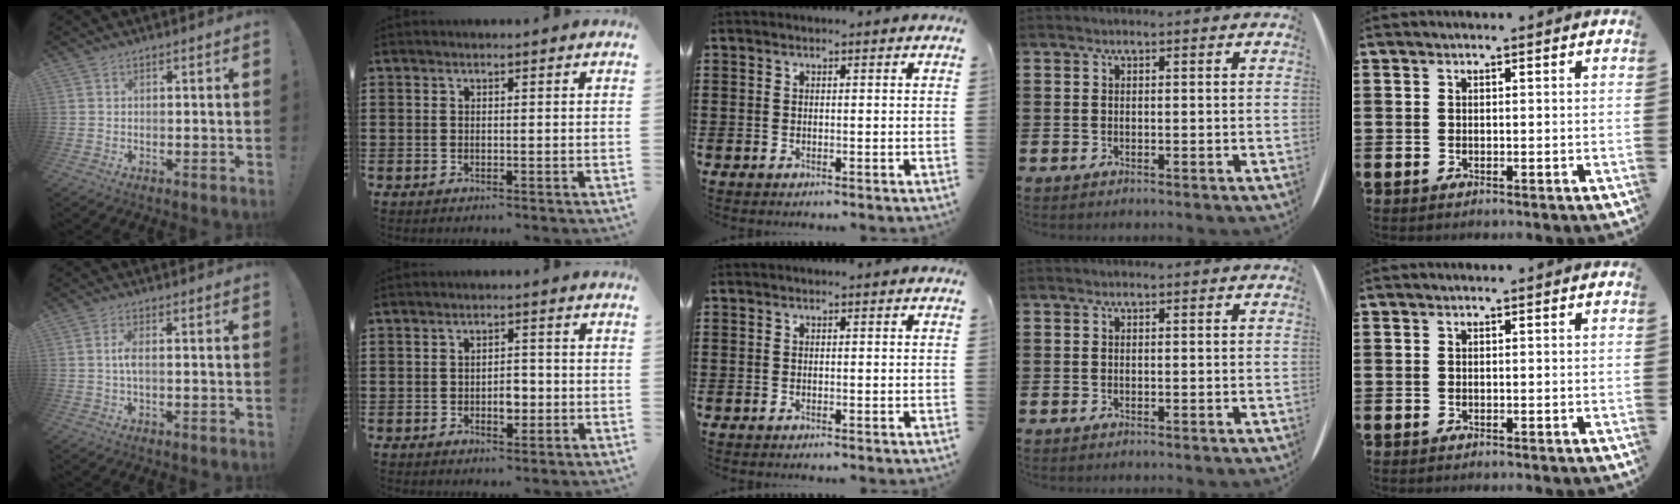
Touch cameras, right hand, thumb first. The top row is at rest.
{"thumb": {"total": 3.5, "force": [-0.2, 0.8, 3.4], "torque": [-0.068, 0.001, -0.008]}, "index": {"total": 3.3, "force": [-0.8, 1.7, 2.6], "torque": [-0.050, 0.003, -0.015]}}